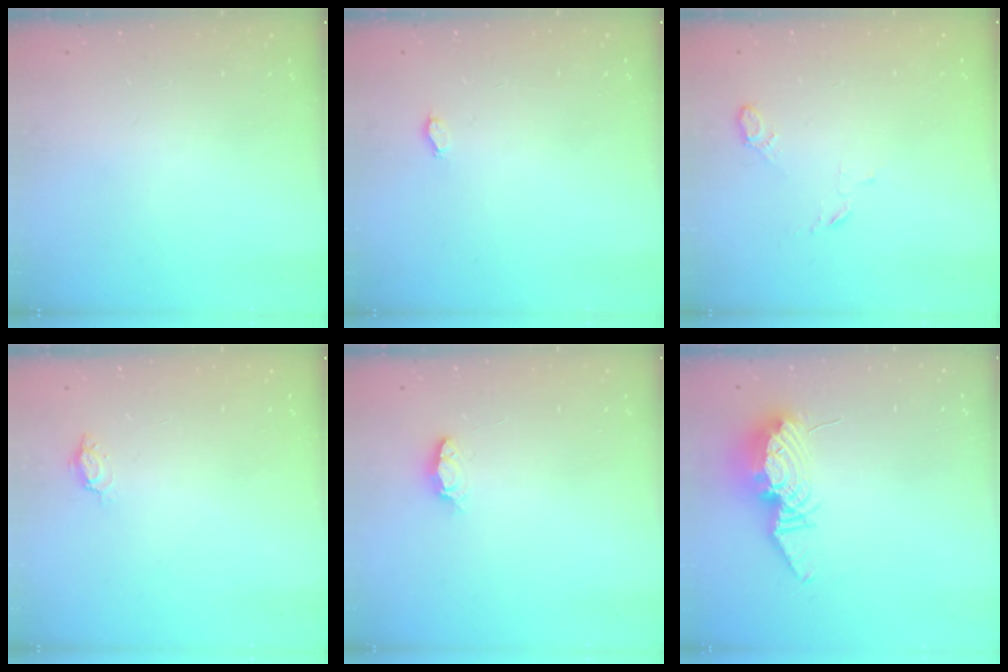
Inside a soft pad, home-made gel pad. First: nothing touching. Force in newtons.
{"total": 2.3, "press": 2.0, "slide": 1.2}
{"total": 4.2, "press": 4.2, "slide": 0.7}
{"total": 4.3, "press": 4.3, "slide": 0.5}
{"total": 3.4, "press": 3.4, "slide": 0.5}
{"total": 13.1, "press": 13.0, "slide": 1.2}